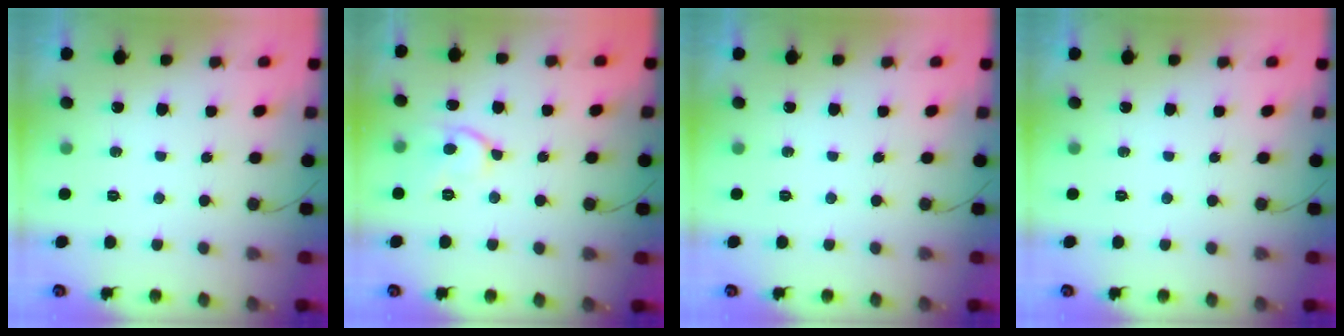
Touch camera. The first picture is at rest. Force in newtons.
{"total": 10.3, "press": 10.3, "slide": 0.9}
{"total": 0.0}
{"total": 0.0}